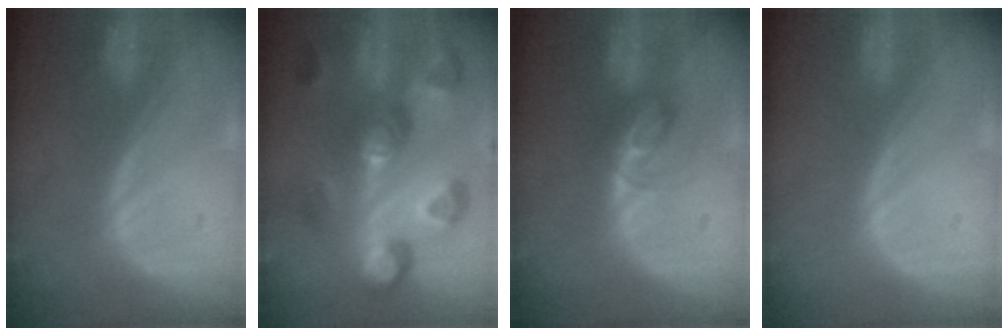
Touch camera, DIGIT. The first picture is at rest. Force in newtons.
{"total": 10.8, "press": 10.0, "slide": 4.1}
{"total": 3.9, "press": 3.8, "slide": 0.5}
{"total": 0.0}